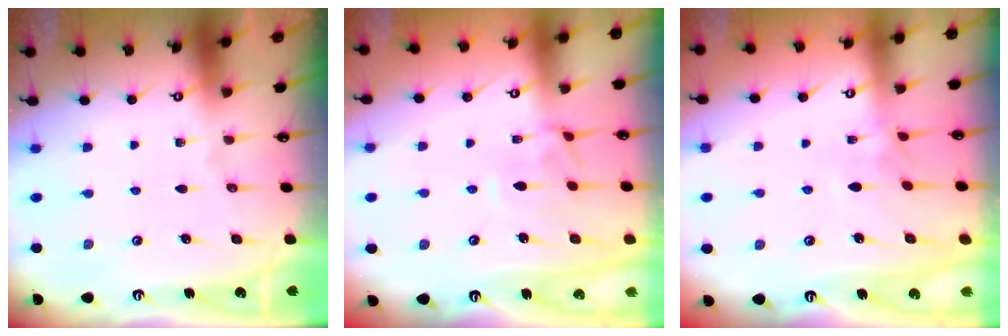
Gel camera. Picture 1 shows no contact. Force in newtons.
{"total": 2.2, "press": 2.0, "slide": 0.8}
{"total": 4.4, "press": 4.4, "slide": 0.1}